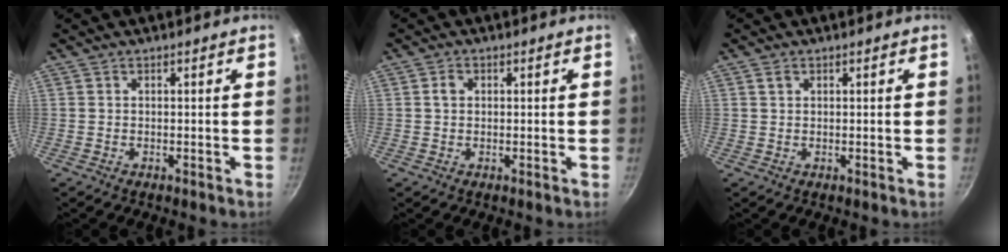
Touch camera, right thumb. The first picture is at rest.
{"total": 1.8, "force": [0.4, 1.5, 1.0], "torque": [-0.012, 0.004, 0.005]}
{"total": 1.4, "force": [0.7, 1.1, 0.7], "torque": [-0.009, 0.001, 0.013]}